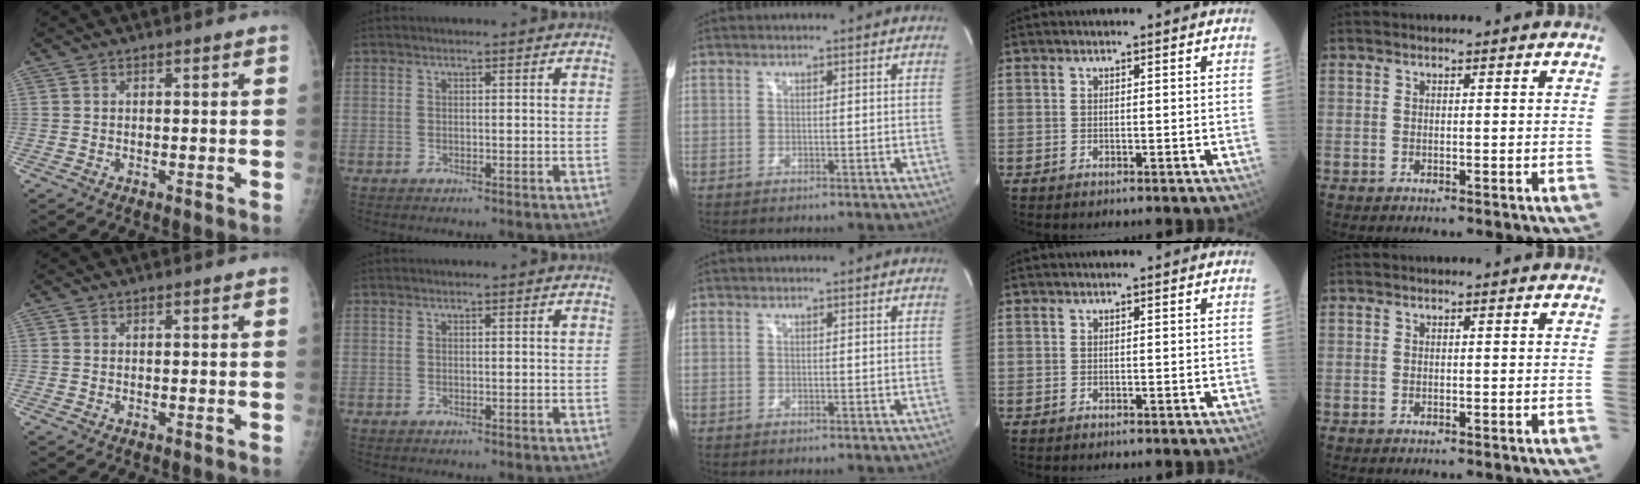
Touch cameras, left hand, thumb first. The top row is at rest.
{}